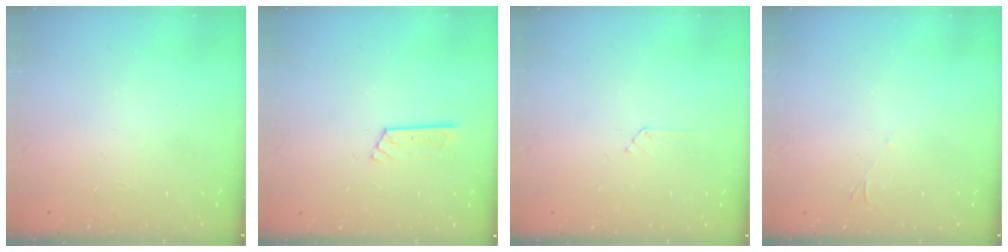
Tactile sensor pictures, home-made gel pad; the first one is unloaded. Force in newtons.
{"total": 7.0, "press": 7.0, "slide": 0.4}
{"total": 3.0, "press": 3.0, "slide": 0.3}
{"total": 2.2, "press": 2.2, "slide": 0.4}